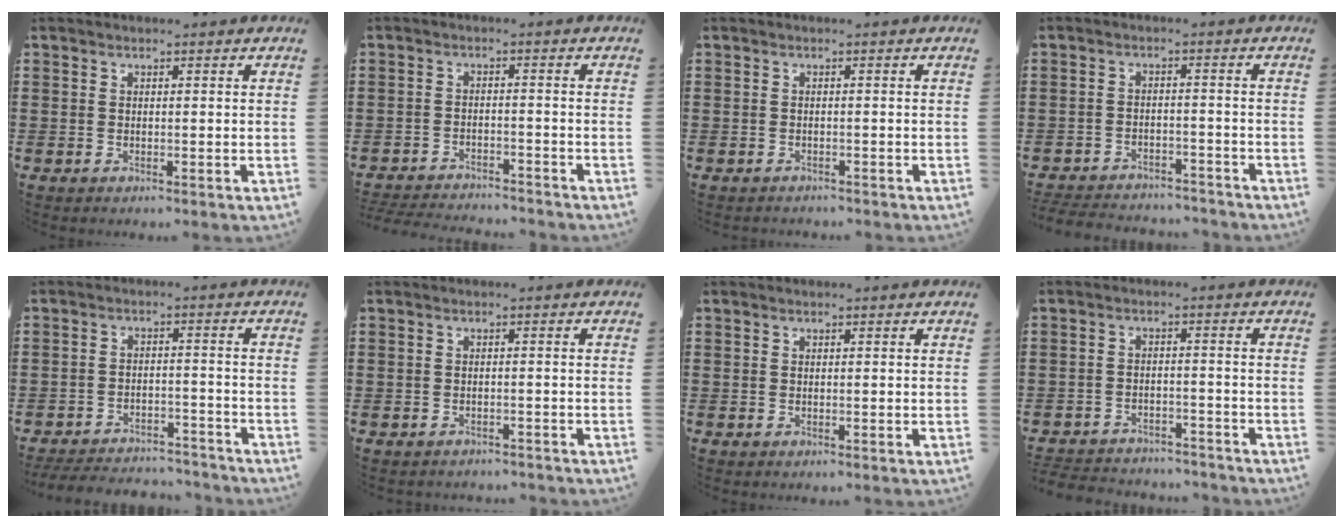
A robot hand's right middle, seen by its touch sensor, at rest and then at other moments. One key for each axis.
{"total": 3.4, "fx": -3.4, "fy": 0.1, "fz": 0.3, "tx": -0.016, "ty": -0.004, "tz": -0.073}
{"total": 0.8, "fx": -0.8, "fy": 0.0, "fz": 0.0, "tx": -0.003, "ty": -0.002, "tz": -0.015}
{"total": 3.8, "fx": -3.7, "fy": 0.4, "fz": 0.3, "tx": -0.016, "ty": -0.003, "tz": -0.081}
{"total": 4.8, "fx": -4.7, "fy": 0.6, "fz": 0.6, "tx": -0.016, "ty": 0.004, "tz": -0.098}
{"total": 1.0, "fx": -1.0, "fy": 0.1, "fz": 0.0, "tx": -0.005, "ty": -0.002, "tz": -0.021}
{"total": 0.0}
{"total": 3.4, "fx": -3.4, "fy": 0.5, "fz": 0.1, "tx": -0.008, "ty": 0.000, "tz": -0.071}